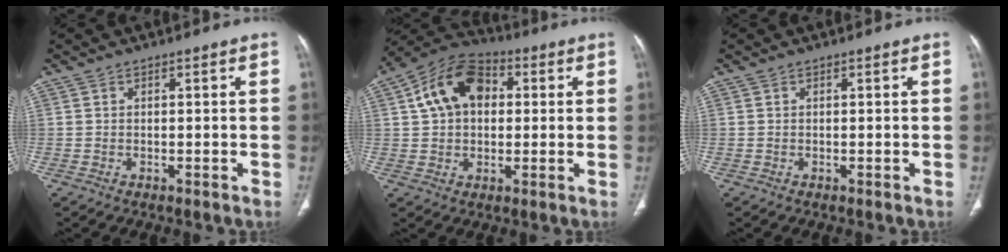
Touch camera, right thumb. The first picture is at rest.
{"total": 13.4, "force": [3.0, 9.3, 9.2], "torque": [-0.138, 0.021, 0.040]}
{"total": 0.0}